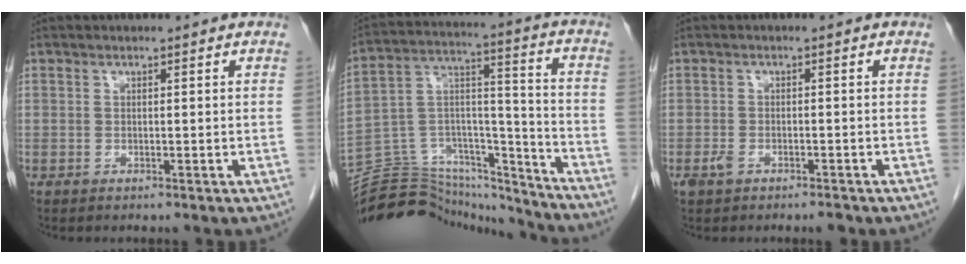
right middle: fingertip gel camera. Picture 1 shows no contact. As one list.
[{"total": 25.0, "force": [-23.5, 6.4, 5.5], "torque": [-0.135, 0.043, -0.364]}, {"total": 2.5, "force": [-1.6, 1.0, 1.7], "torque": [-0.033, -0.001, -0.023]}]